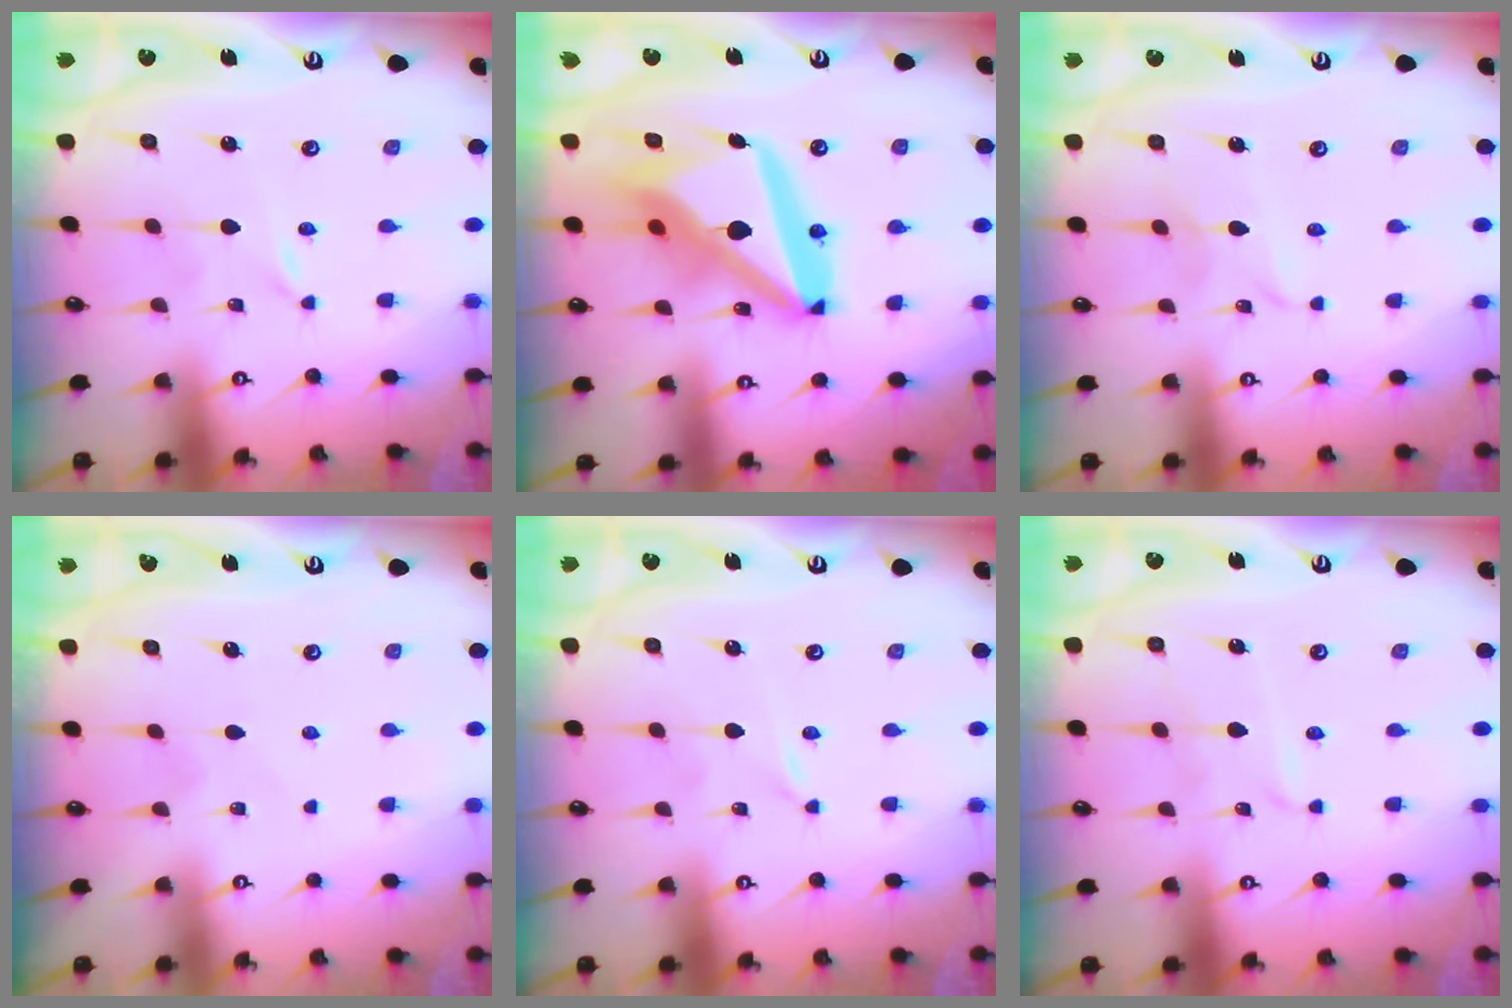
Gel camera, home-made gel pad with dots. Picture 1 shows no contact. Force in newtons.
{"total": 20.9, "press": 20.7, "slide": 2.5}
{"total": 4.1, "press": 4.1, "slide": 0.3}
{"total": 3.5, "press": 3.5, "slide": 0.4}
{"total": 0.0}
{"total": 2.9, "press": 2.9, "slide": 0.4}